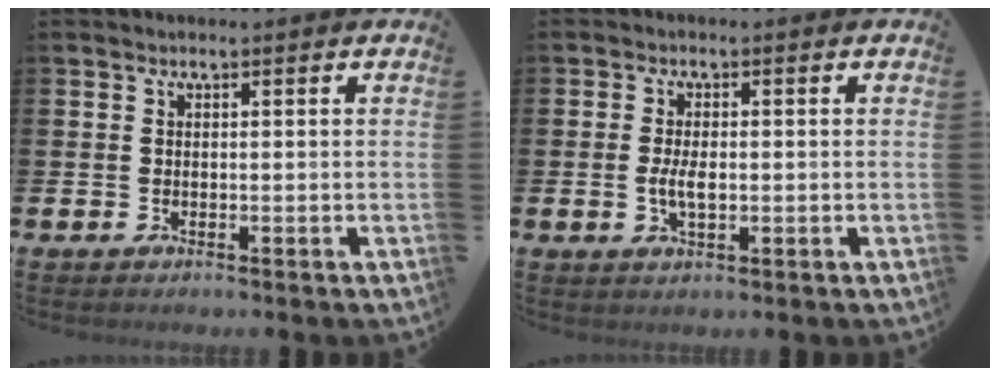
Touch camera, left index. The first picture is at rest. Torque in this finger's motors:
{"motor_torque": [0.62, 0.18, 0.13, 0.12]}